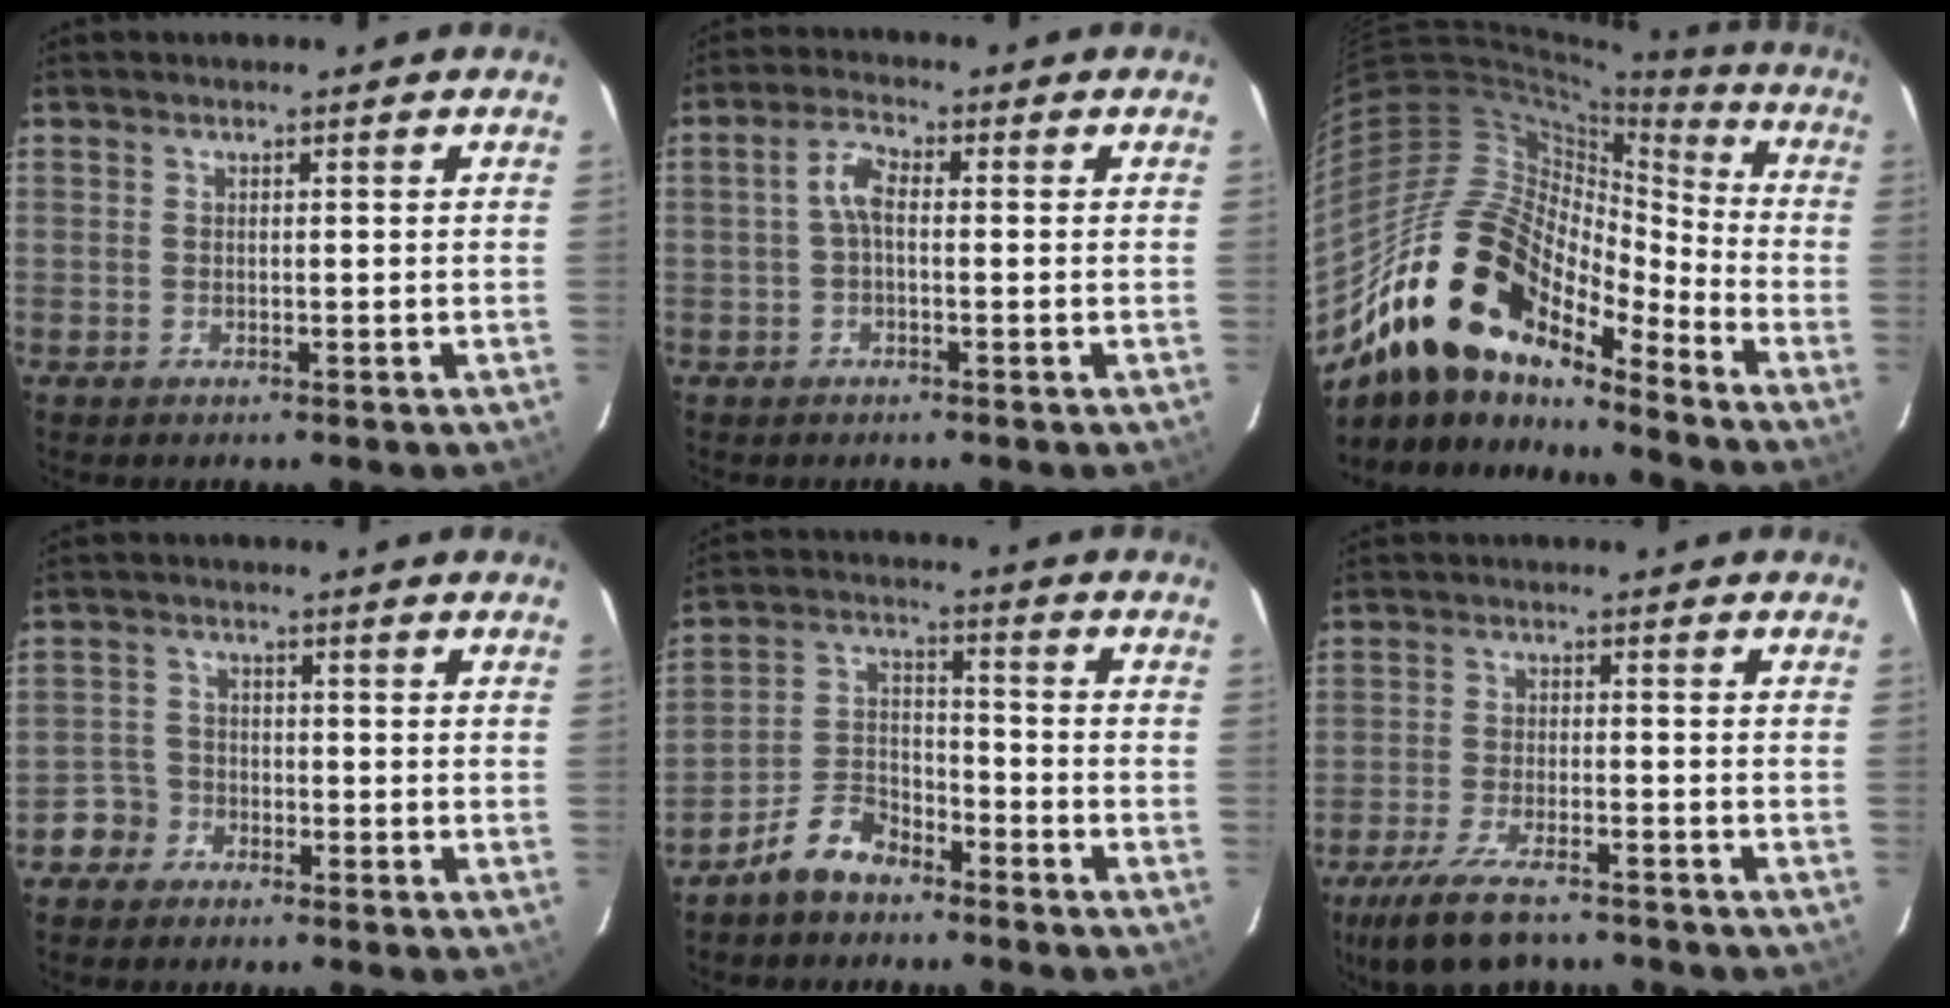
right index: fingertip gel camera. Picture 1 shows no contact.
{"total": 3.6, "force": [-0.3, 1.6, 3.2], "torque": [-0.066, 0.014, -0.008]}
{"total": 18.1, "force": [-13.2, 8.5, 9.1], "torque": [-0.163, 0.000, -0.256]}
{"total": 4.1, "force": [-2.6, 3.2, -0.3], "torque": [0.007, 0.018, -0.051]}
{"total": 8.3, "force": [-6.3, 4.0, 3.5], "torque": [-0.083, 0.023, -0.118]}
{"total": 12.9, "force": [-10.0, 4.4, 6.9], "torque": [-0.159, -0.030, -0.174]}